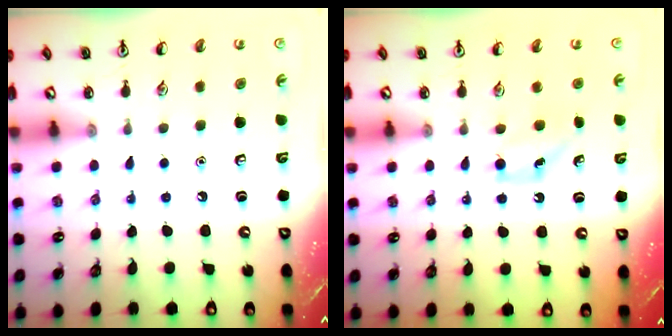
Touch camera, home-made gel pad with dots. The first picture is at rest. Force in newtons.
{"total": 5.3, "press": 5.0, "slide": 1.7}